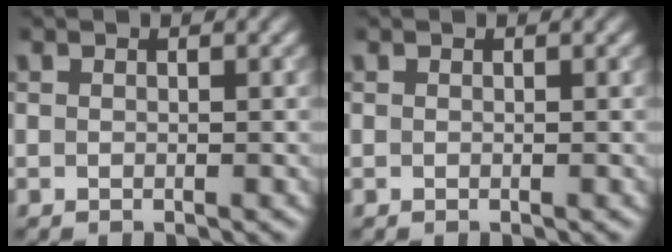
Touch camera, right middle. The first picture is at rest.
{"total": 0.0}